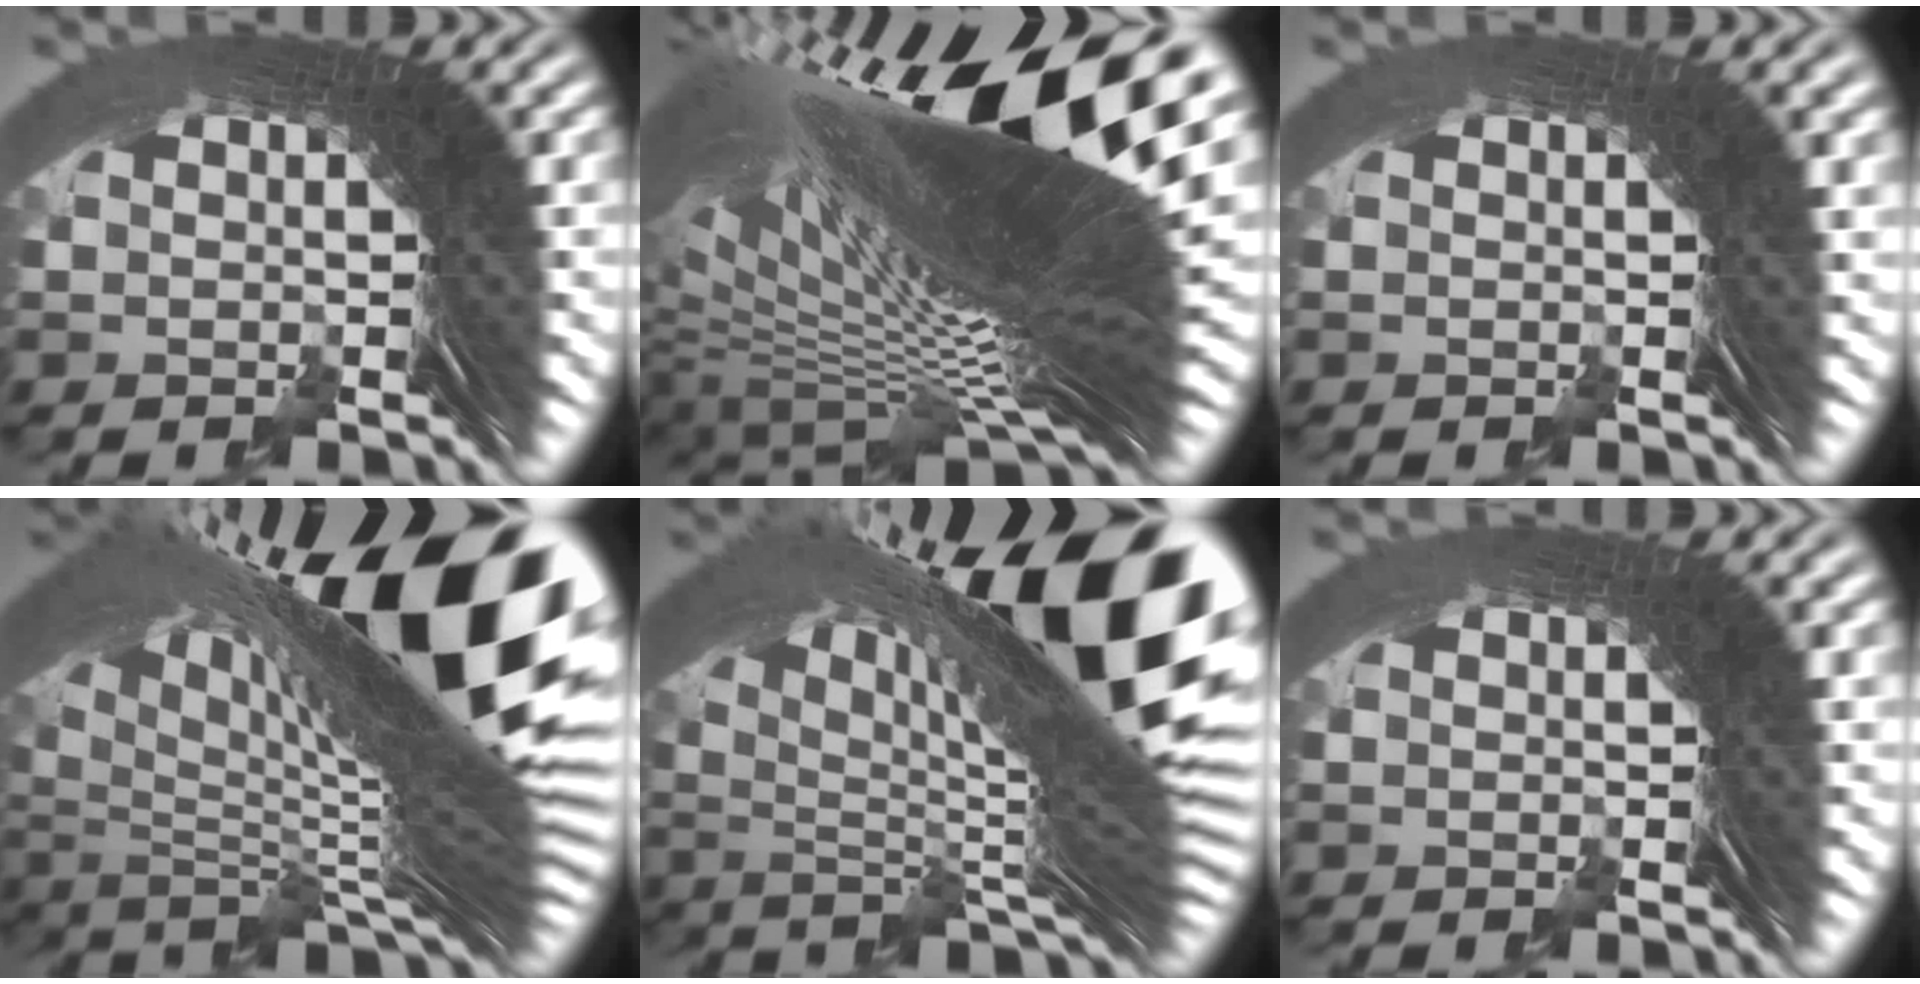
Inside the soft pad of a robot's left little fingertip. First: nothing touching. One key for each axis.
{"total": 35.5, "fx": 3.7, "fy": 14.5, "fz": 32.1, "tx": -0.507, "ty": 0.012, "tz": 0.062}
{"total": 1.3, "fx": 0.5, "fy": 0.2, "fz": 1.2, "tx": -0.007, "ty": 0.008, "tz": 0.002}
{"total": 26.5, "fx": 3.9, "fy": 11.0, "fz": 23.7, "tx": -0.327, "ty": 0.023, "tz": 0.053}
{"total": 22.6, "fx": 3.7, "fy": 9.3, "fz": 20.2, "tx": -0.281, "ty": 0.009, "tz": 0.053}
{"total": 0.7, "fx": 0.3, "fy": 0.0, "fz": 0.7, "tx": -0.004, "ty": 0.006, "tz": 0.001}